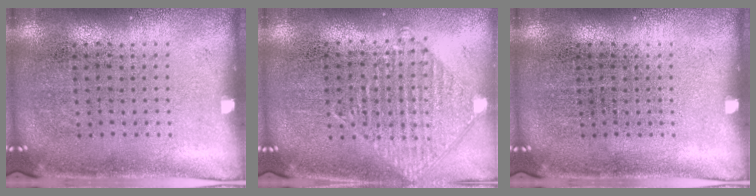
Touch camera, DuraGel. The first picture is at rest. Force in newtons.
{"total": 0.9, "press": 0.9, "slide": 0.1}
{"total": 0.0}